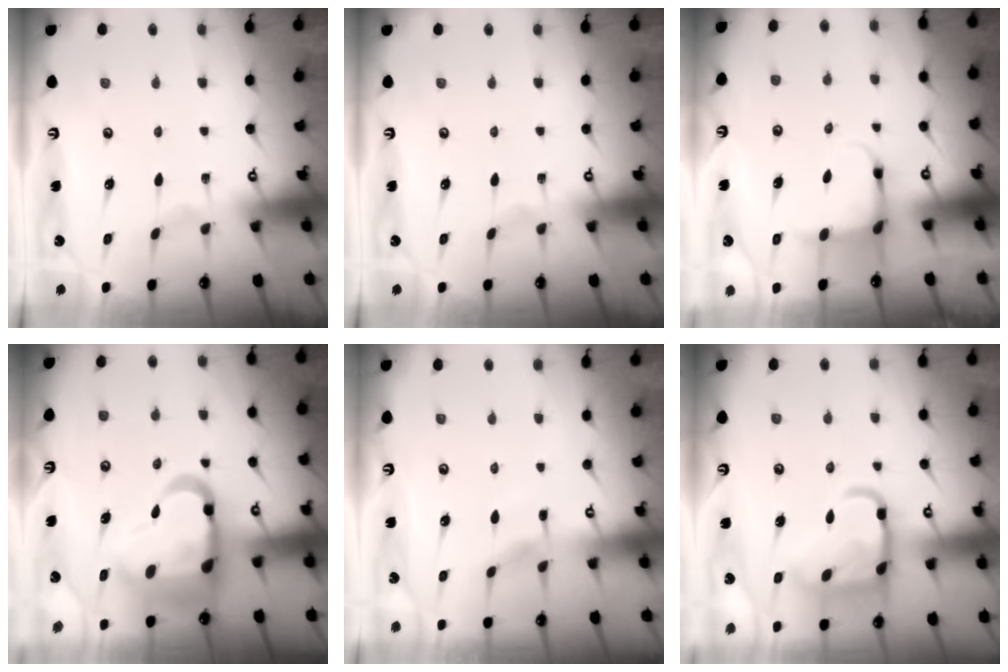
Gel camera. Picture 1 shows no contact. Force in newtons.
{"total": 0.0}
{"total": 3.7, "press": 3.5, "slide": 1.4}
{"total": 17.8, "press": 17.7, "slide": 2.0}
{"total": 3.0, "press": 3.0, "slide": 0.5}
{"total": 16.7, "press": 16.7, "slide": 1.6}